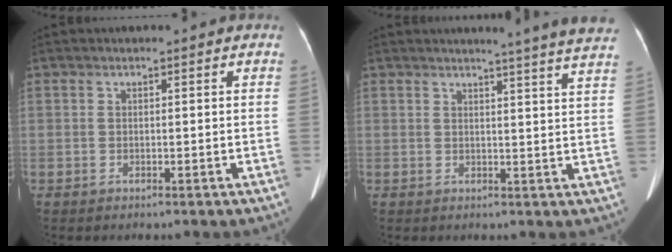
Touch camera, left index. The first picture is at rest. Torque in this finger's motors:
{"motor_torque": [0.56, -1.02, 0.00, 0.07]}